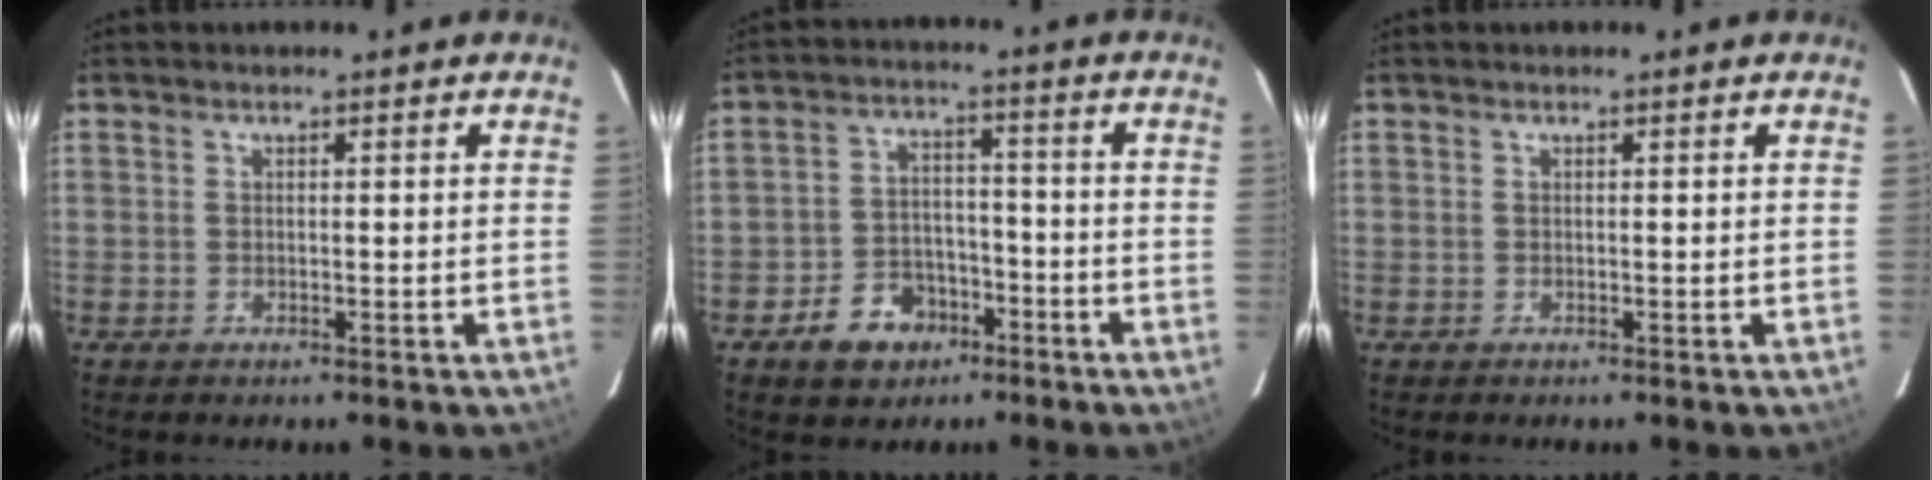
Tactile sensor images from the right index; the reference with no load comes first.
{"total": 9.0, "force": [-5.3, 6.4, 3.4], "torque": [-0.088, 0.025, -0.072]}
{"total": 0.0}